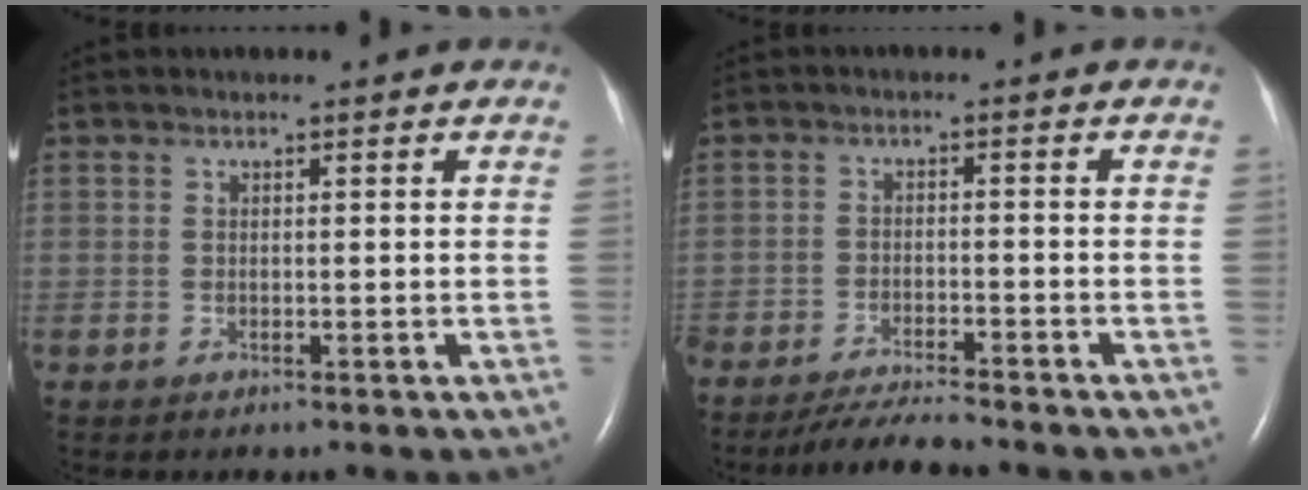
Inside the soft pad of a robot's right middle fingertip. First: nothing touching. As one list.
[{"total": 6.0, "force": [-5.6, -0.1, 2.2], "torque": [-0.039, -0.021, -0.097]}]